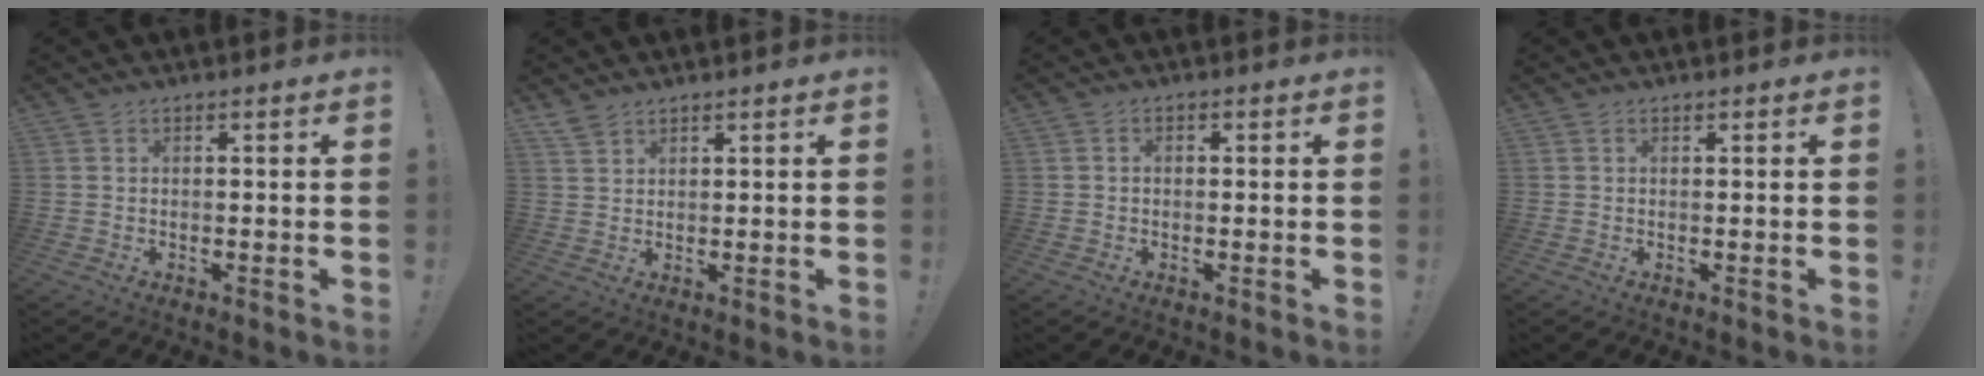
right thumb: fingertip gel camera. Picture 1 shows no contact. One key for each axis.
{"total": 2.8, "fx": 2.3, "fy": 1.2, "fz": 1.1, "tx": -0.024, "ty": -0.012, "tz": 0.046}
{"total": 1.0, "fx": -0.5, "fy": 0.8, "fz": 0.5, "tx": -0.002, "ty": 0.002, "tz": -0.011}
{"total": 0.0}